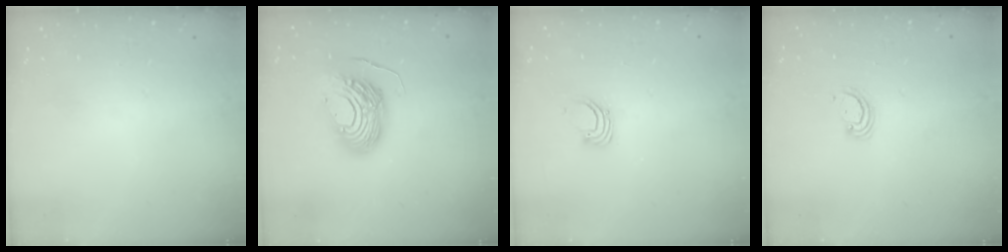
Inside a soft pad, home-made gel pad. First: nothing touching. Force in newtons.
{"total": 13.0, "press": 13.0, "slide": 1.1}
{"total": 2.7, "press": 2.7, "slide": 0.1}
{"total": 2.6, "press": 2.6, "slide": 0.3}